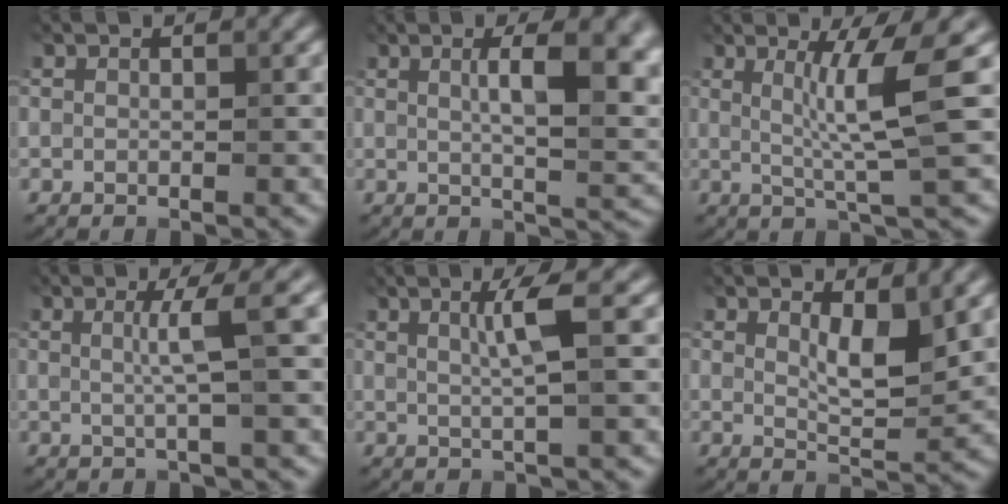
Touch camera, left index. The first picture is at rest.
{"total": 8.5, "force": [2.1, 2.5, 7.9], "torque": [-0.101, 0.010, 0.036]}
{"total": 5.1, "force": [1.2, 0.0, 4.9], "torque": [-0.091, 0.002, 0.025]}
{"total": 3.5, "force": [0.7, 0.1, 3.4], "torque": [-0.060, 0.011, 0.009]}
{"total": 2.8, "force": [0.9, 0.0, 2.7], "torque": [-0.052, 0.005, 0.015]}
{"total": 3.3, "force": [1.5, 0.9, 2.9], "torque": [-0.054, -0.003, 0.029]}